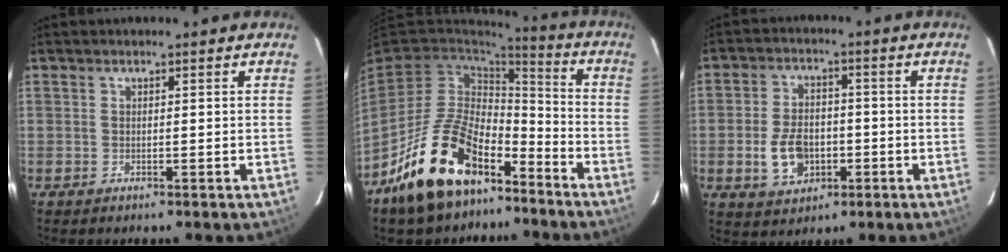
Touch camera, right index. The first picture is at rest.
{"total": 20.0, "force": [-13.0, 10.3, 11.3], "torque": [-0.229, 0.014, -0.207]}
{"total": 8.7, "force": [-2.4, 5.9, 6.0], "torque": [-0.127, 0.009, -0.031]}